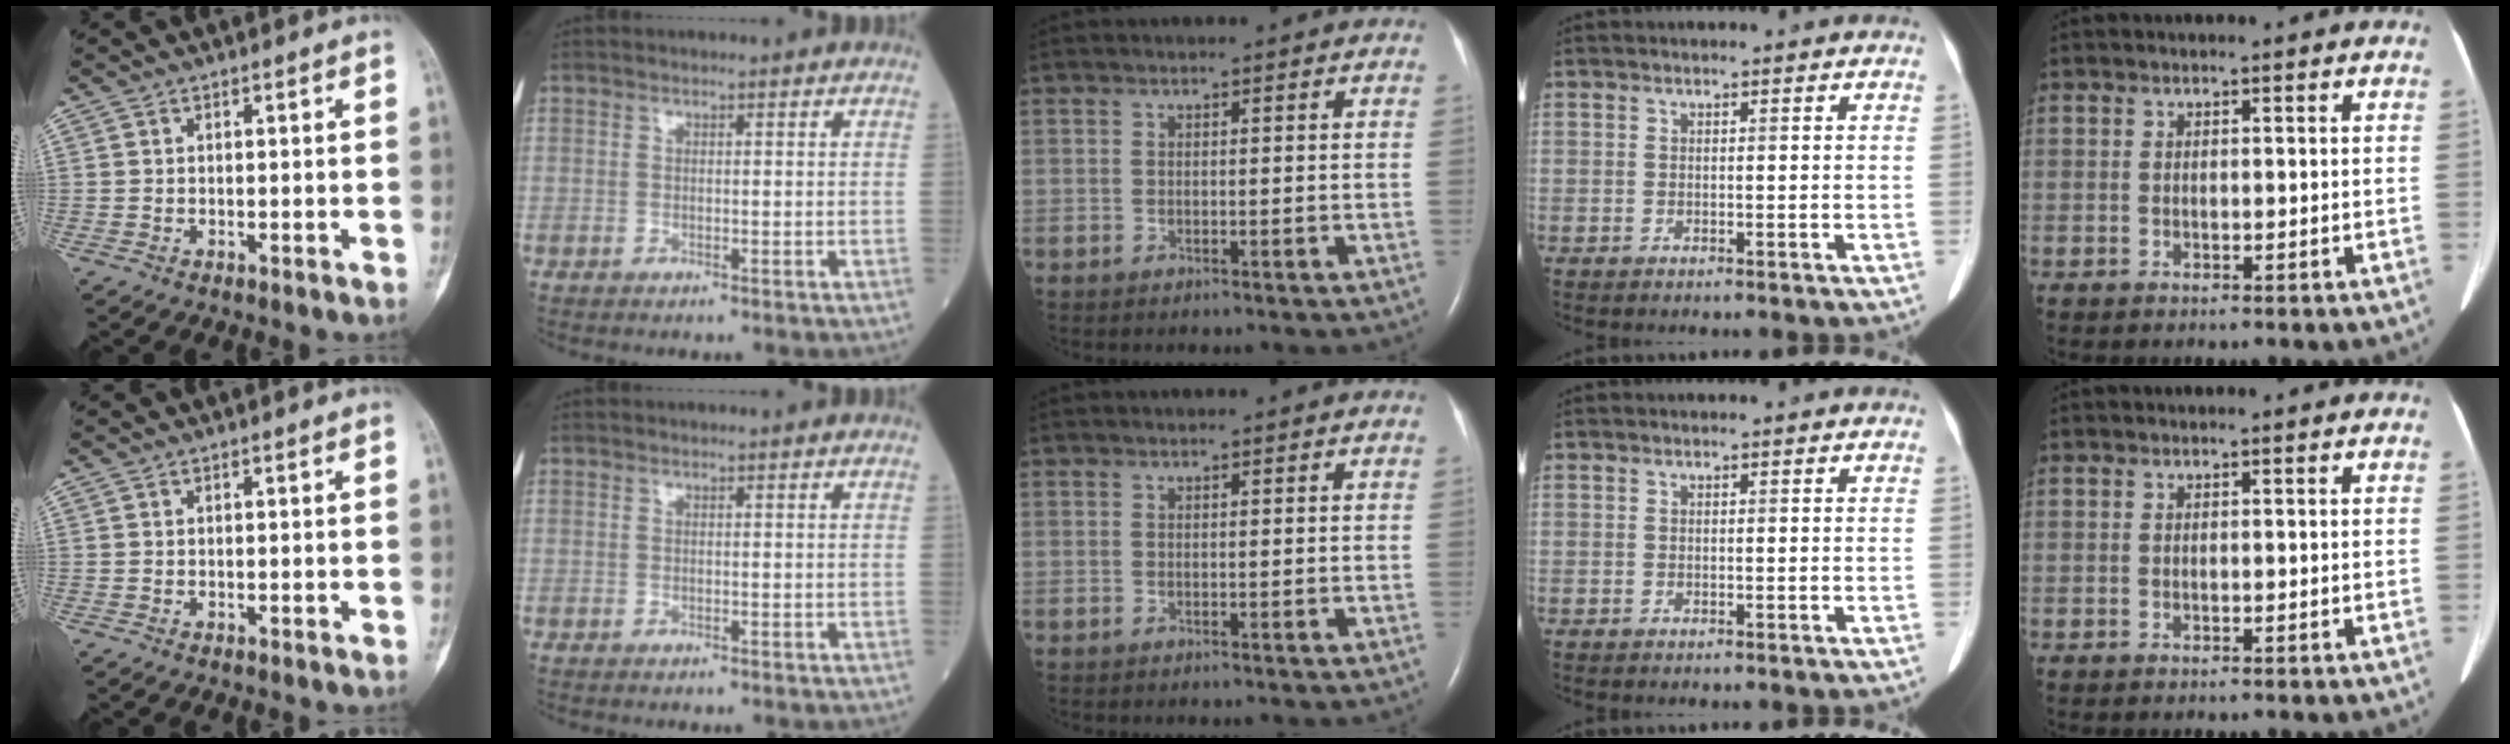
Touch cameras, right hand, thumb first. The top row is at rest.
{}